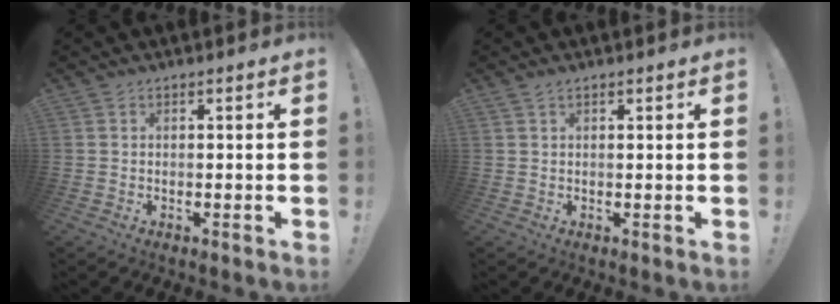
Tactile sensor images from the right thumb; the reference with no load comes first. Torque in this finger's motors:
{"motor_torque": [0.10, -0.03, 0.07, 0.13, 0.01]}